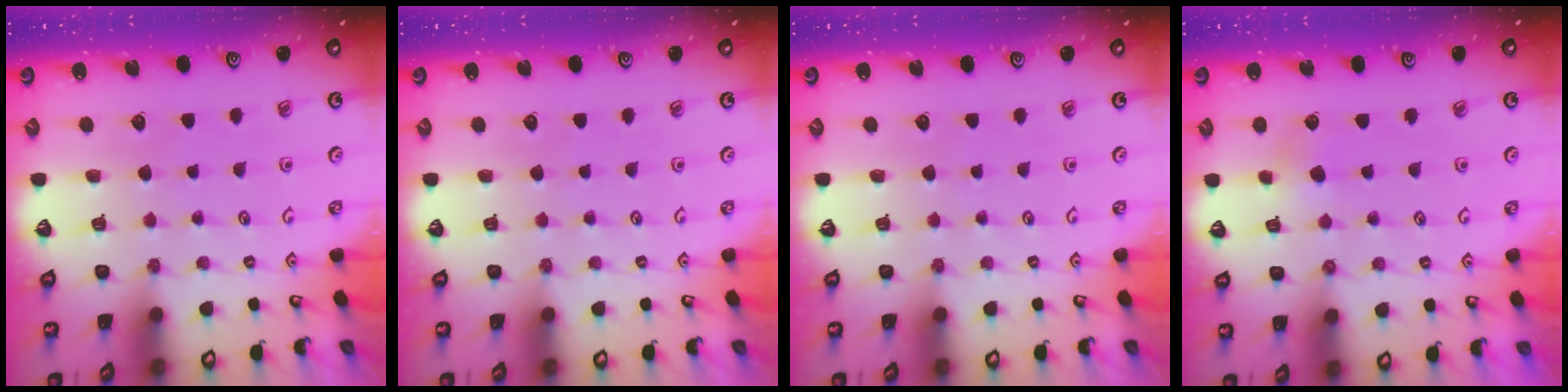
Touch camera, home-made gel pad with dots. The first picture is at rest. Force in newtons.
{"total": 0.0}
{"total": 0.0}
{"total": 3.0, "press": 3.0, "slide": 0.4}